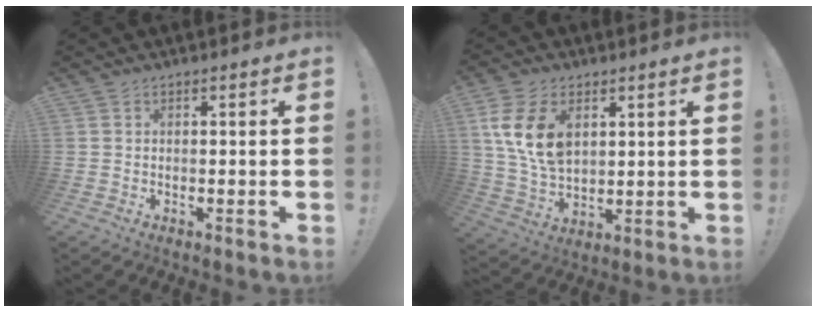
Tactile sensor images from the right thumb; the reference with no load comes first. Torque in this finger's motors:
{"motor_torque": [0.68, 1.58, 0.52, 0.10, 0.18]}